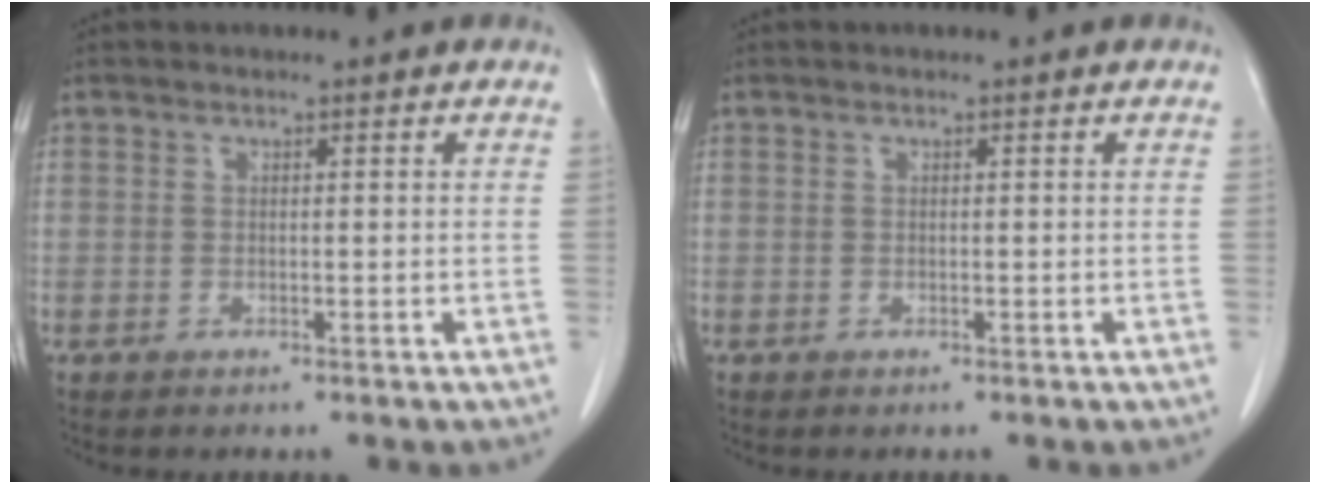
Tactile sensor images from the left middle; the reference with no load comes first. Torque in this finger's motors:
{"motor_torque": [1.04, -1.10, 0.05, 0.01]}